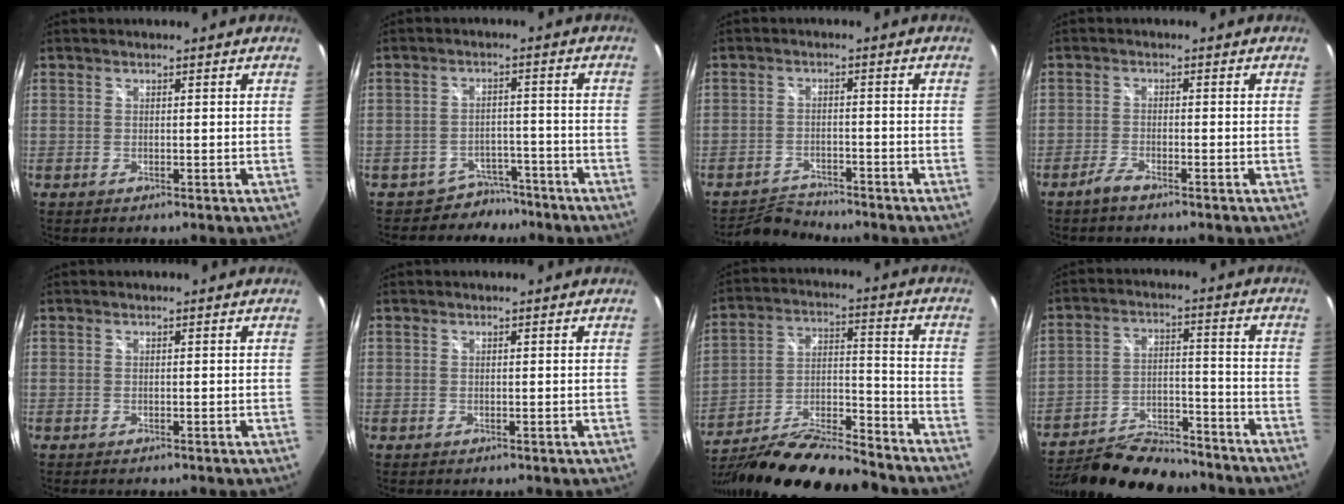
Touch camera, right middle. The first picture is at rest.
{"total": 5.8, "force": [-4.8, 3.3, -0.5], "torque": [0.009, 0.025, -0.068]}
{"total": 4.5, "force": [-4.4, 0.7, -0.4], "torque": [-0.008, 0.011, -0.082]}
{"total": 2.6, "force": [-2.3, 0.4, 1.2], "torque": [-0.038, -0.001, -0.047]}
{"total": 0.6, "force": [-0.6, 0.1, 0.2], "torque": [-0.004, -0.004, -0.012]}
{"total": 0.0}
{"total": 23.5, "force": [-19.6, 3.8, 12.4], "torque": [-0.231, -0.039, -0.319]}
{"total": 19.5, "force": [-17.2, 4.7, 7.9], "torque": [-0.157, -0.013, -0.267]}